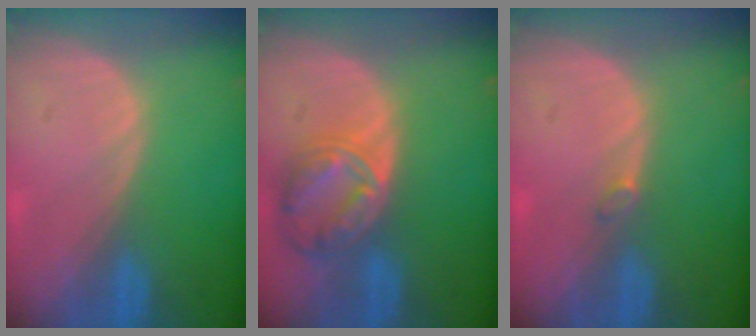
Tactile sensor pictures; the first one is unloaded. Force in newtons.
{"total": 8.2, "press": 7.0, "slide": 4.2}
{"total": 0.9, "press": 0.9, "slide": 0.3}